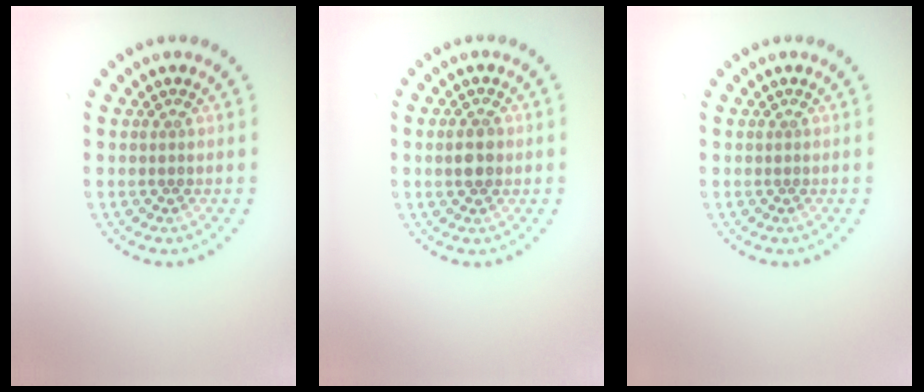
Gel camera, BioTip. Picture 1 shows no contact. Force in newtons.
{"total": 2.7, "press": 2.7, "slide": 0.0}
{"total": 0.0}